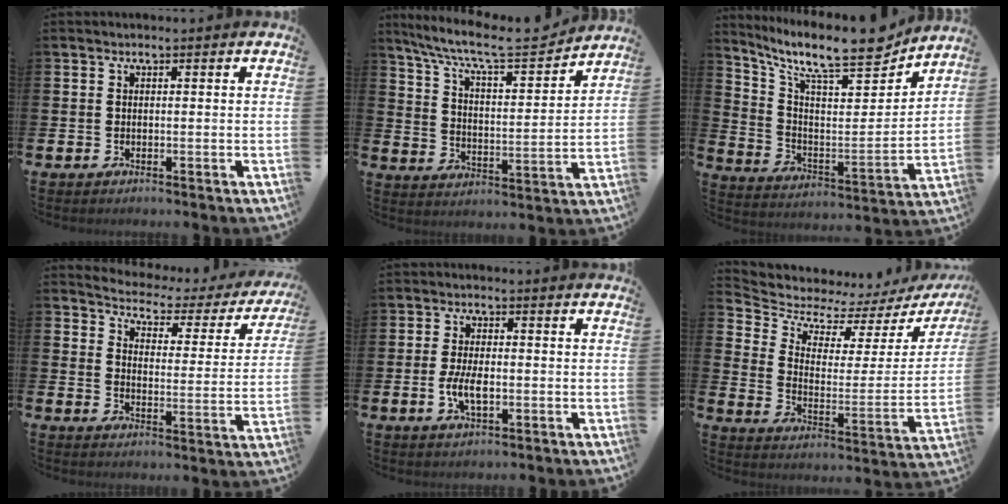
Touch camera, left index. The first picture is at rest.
{"total": 8.9, "force": [8.1, 1.5, 3.4], "torque": [-0.097, -0.057, 0.136]}
{"total": 12.2, "force": [10.3, 2.6, 6.0], "torque": [-0.131, -0.082, 0.169]}
{"total": 3.1, "force": [2.7, 1.2, 0.7], "torque": [-0.037, -0.030, 0.035]}
{"total": 4.2, "force": [-0.8, 1.9, 3.7], "torque": [-0.072, 0.002, -0.015]}
{"total": 5.3, "force": [4.6, 2.5, 0.8], "torque": [-0.054, -0.047, 0.072]}